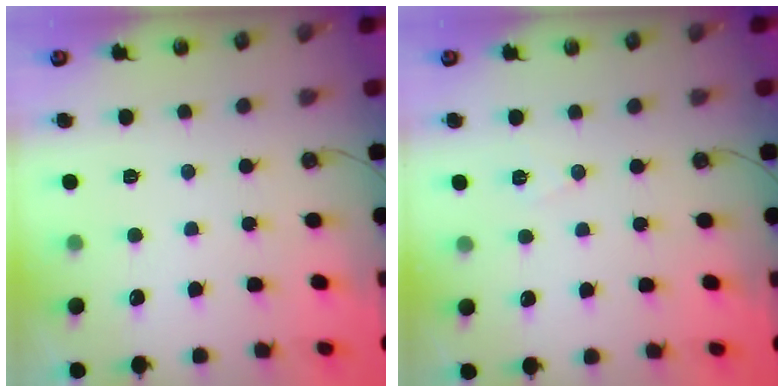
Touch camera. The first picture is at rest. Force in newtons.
{"total": 5.8, "press": 3.8, "slide": 4.4}